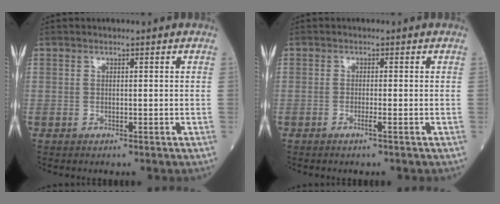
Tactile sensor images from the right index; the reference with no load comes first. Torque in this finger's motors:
{"motor_torque": [-0.04, -0.04, -0.04, 0.00]}